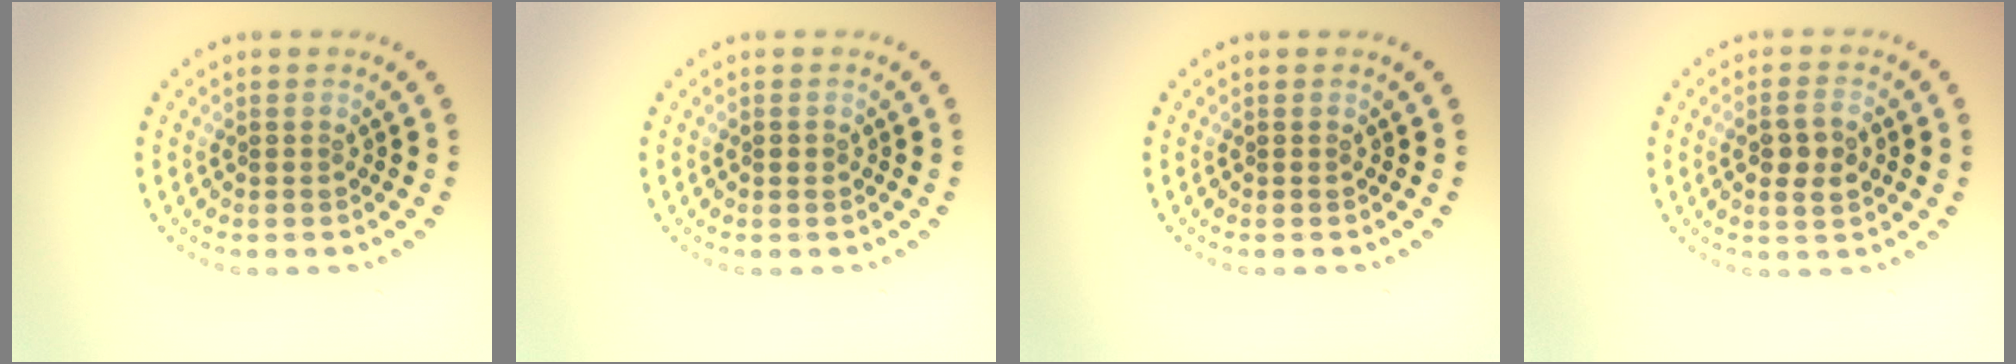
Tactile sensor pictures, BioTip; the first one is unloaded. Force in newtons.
{"total": 0.6, "press": 0.6, "slide": 0.1}
{"total": 0.0}
{"total": 2.8, "press": 2.7, "slide": 0.3}